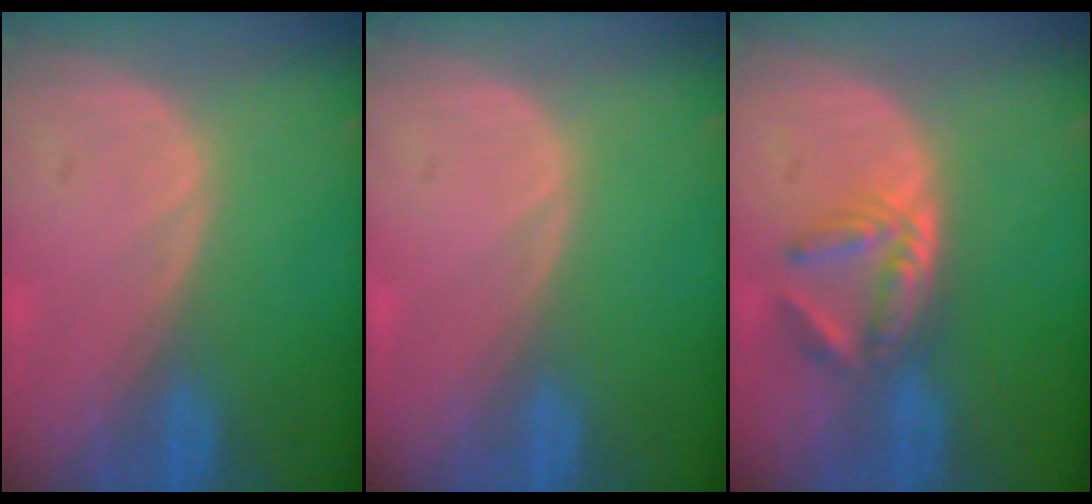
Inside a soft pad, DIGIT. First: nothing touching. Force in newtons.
{"total": 0.0}
{"total": 5.9, "press": 4.9, "slide": 3.2}